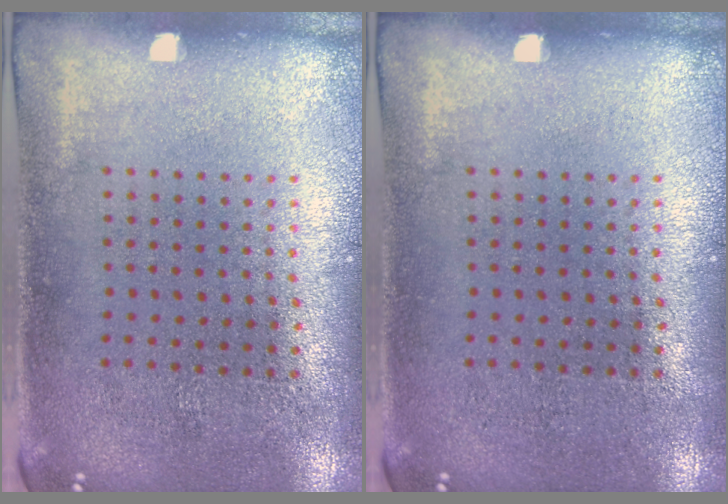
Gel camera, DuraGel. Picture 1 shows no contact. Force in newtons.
{"total": 0.0}